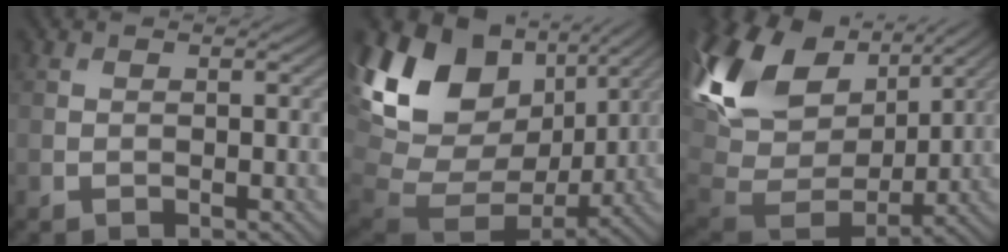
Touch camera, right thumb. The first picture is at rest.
{"total": 18.1, "force": [5.3, 12.6, 11.9], "torque": [-0.270, -0.009, 0.120]}
{"total": 16.9, "force": [6.2, 10.9, 11.3], "torque": [-0.287, 0.014, 0.123]}